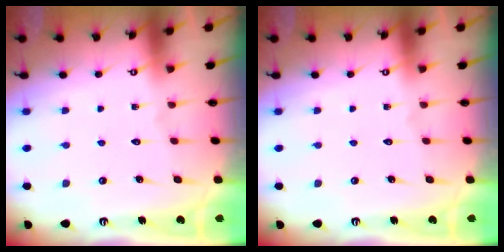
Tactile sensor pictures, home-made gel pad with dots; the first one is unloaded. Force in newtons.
{"total": 0.0}